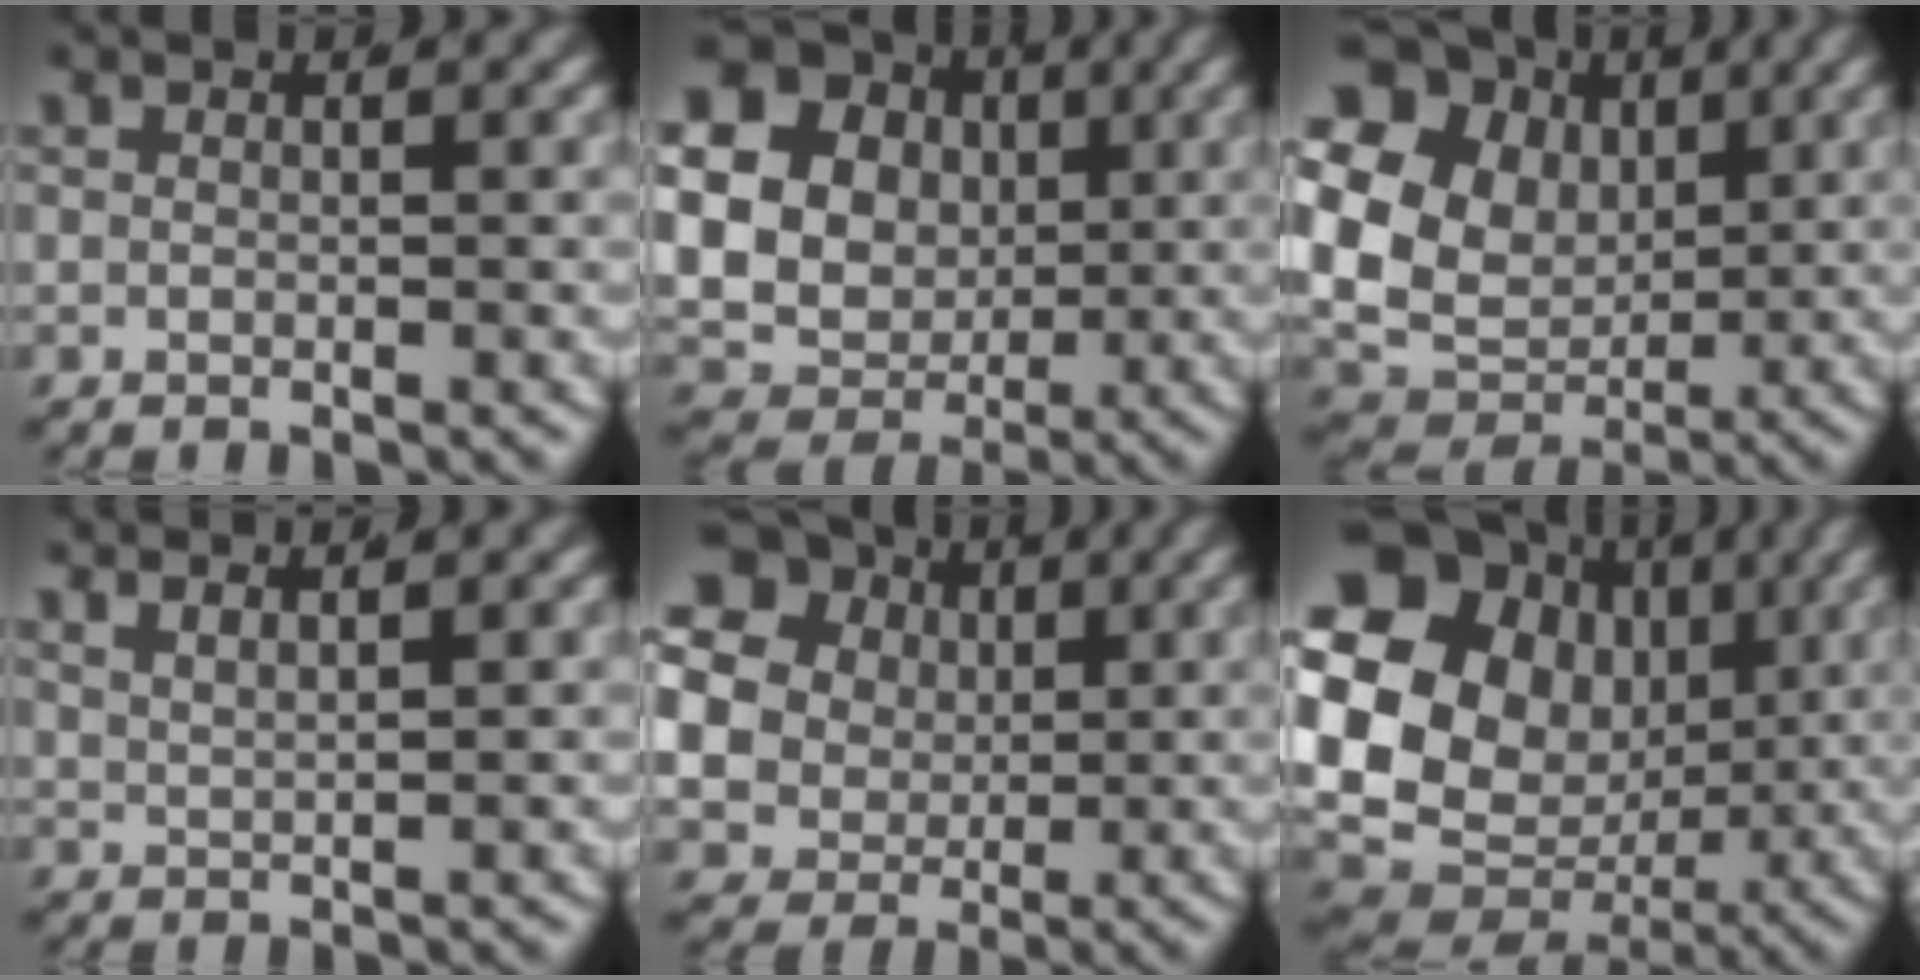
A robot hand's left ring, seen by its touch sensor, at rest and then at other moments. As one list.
[{"total": 19.3, "force": [2.5, 16.8, 9.2], "torque": [-0.211, -0.024, 0.029]}, {"total": 16.7, "force": [2.4, 13.8, 9.2], "torque": [-0.180, -0.011, 0.032]}, {"total": 3.8, "force": [3.1, 1.0, 2.0], "torque": [-0.033, 0.009, 0.053]}, {"total": 15.9, "force": [3.0, 13.8, 7.3], "torque": [-0.194, -0.023, 0.041]}, {"total": 18.7, "force": [0.6, 15.1, 11.0], "torque": [-0.224, -0.040, 0.019]}]